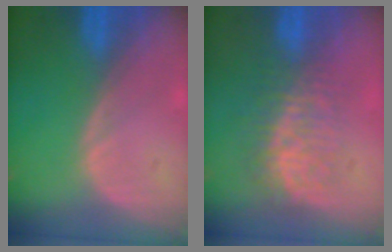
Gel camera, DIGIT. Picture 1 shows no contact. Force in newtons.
{"total": 8.3, "press": 7.2, "slide": 4.0}